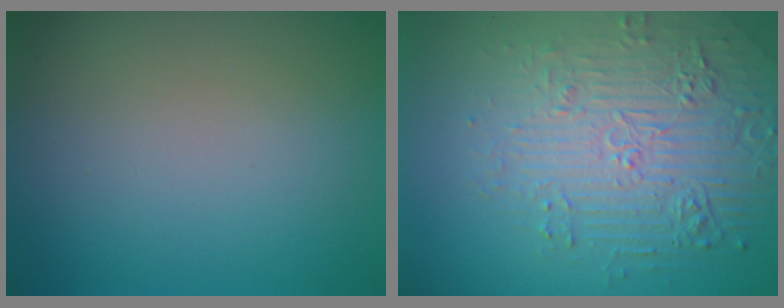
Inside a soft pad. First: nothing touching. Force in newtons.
{"total": 6.4, "press": 5.1, "slide": 4.0}